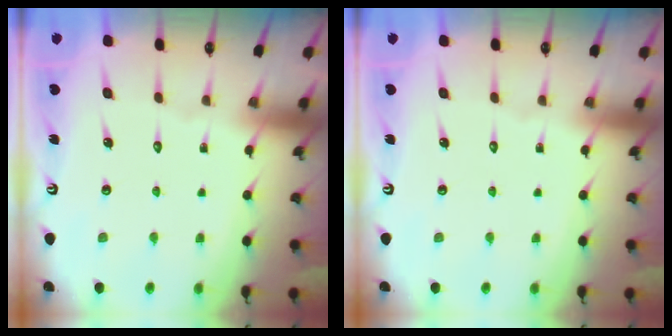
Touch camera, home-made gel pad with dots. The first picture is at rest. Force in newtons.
{"total": 0.0}